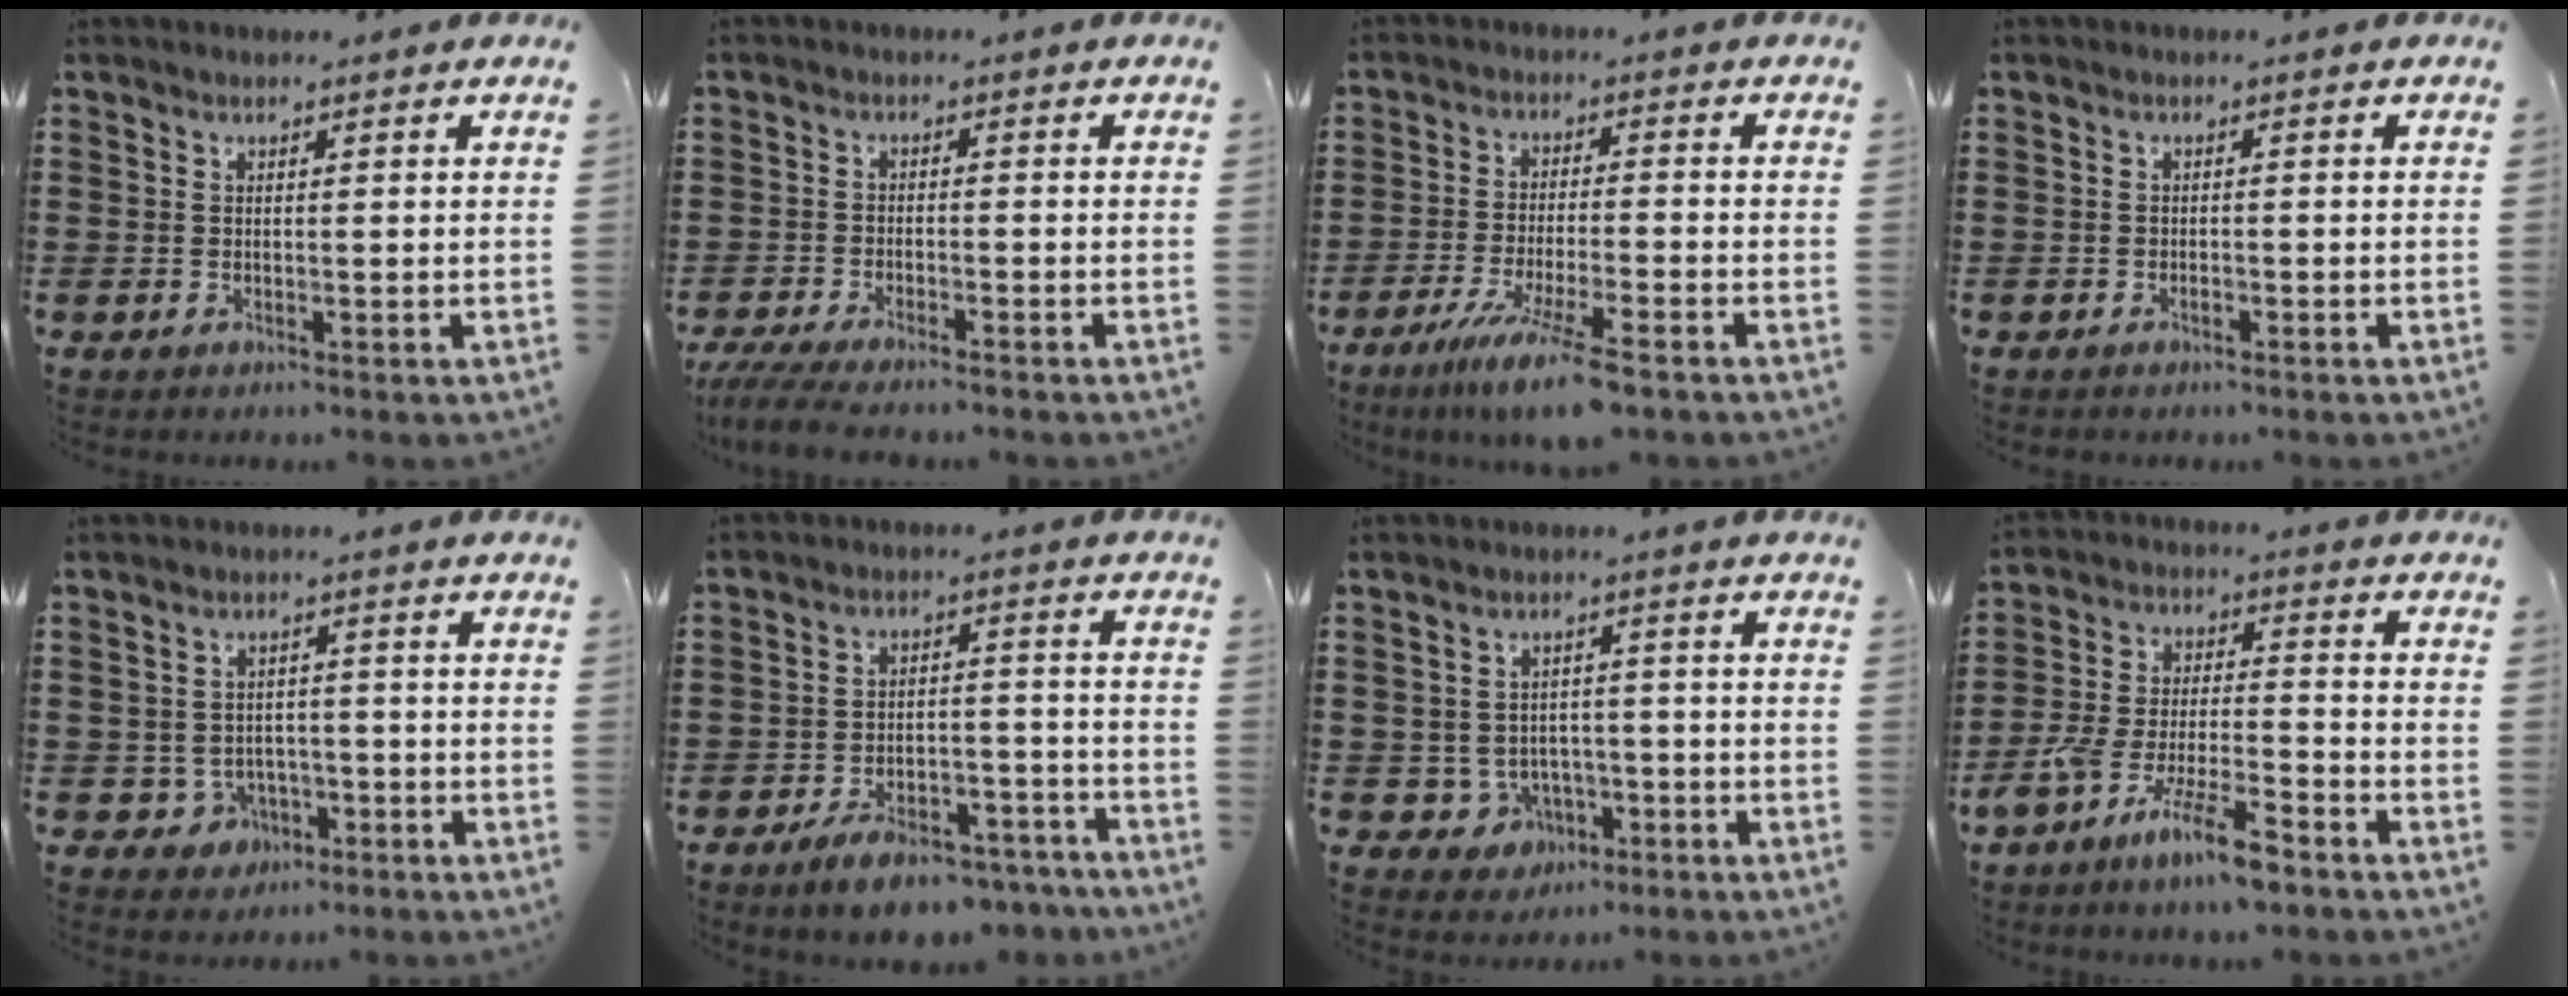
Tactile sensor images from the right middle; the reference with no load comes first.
{"total": 3.8, "force": [-3.5, 0.2, 1.6], "torque": [-0.046, -0.012, -0.074]}
{"total": 8.0, "force": [-5.9, 0.0, 5.5], "torque": [-0.102, -0.016, -0.107]}
{"total": 0.7, "force": [-0.5, 0.2, 0.5], "torque": [-0.011, -0.003, -0.008]}
{"total": 2.9, "force": [-1.7, 2.3, 0.7], "torque": [-0.021, 0.003, -0.038]}
{"total": 6.8, "force": [-6.0, 1.5, 2.9], "torque": [-0.044, 0.014, -0.110]}
{"total": 3.4, "force": [-1.6, 2.8, 0.9], "torque": [-0.026, 0.005, -0.034]}
{"total": 9.7, "force": [-7.6, 1.6, 5.7], "torque": [-0.119, 0.007, -0.147]}